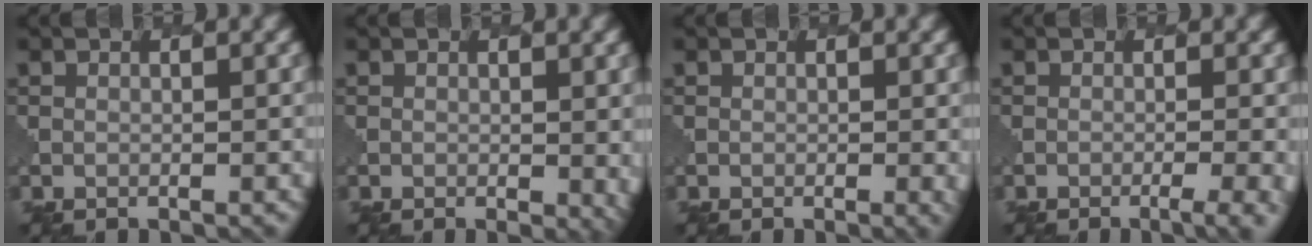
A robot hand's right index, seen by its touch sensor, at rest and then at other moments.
{"total": 3.0, "force": [0.1, 1.5, 2.6], "torque": [-0.030, -0.004, 0.005]}
{"total": 1.4, "force": [-0.1, 0.4, 1.3], "torque": [-0.017, -0.002, 0.000]}
{"total": 3.7, "force": [-1.5, 1.3, 3.2], "torque": [-0.022, 0.006, -0.018]}